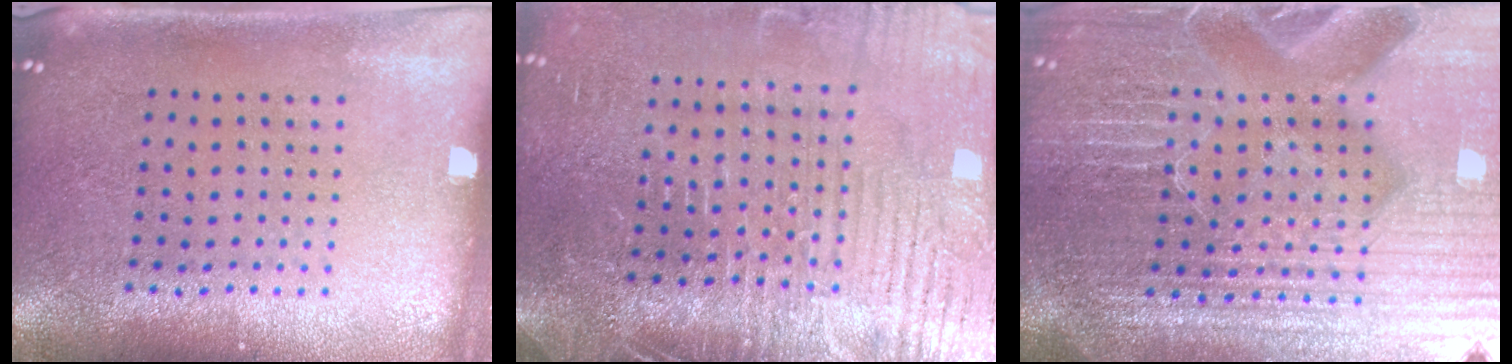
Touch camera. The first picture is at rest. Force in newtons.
{"total": 4.2, "press": 3.9, "slide": 1.5}
{"total": 6.2, "press": 5.6, "slide": 2.7}